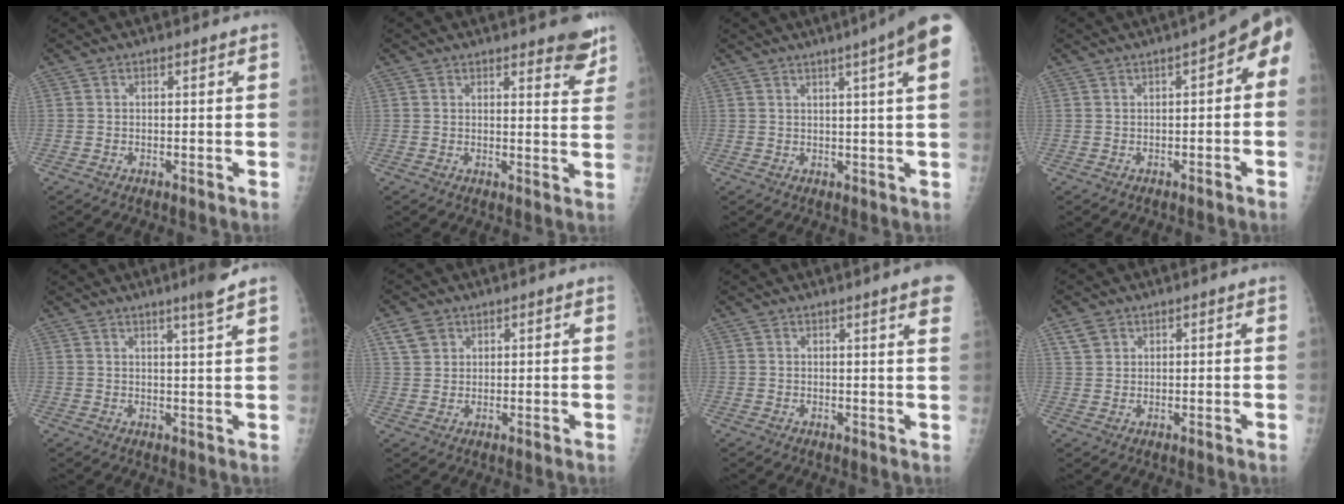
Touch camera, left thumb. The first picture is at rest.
{"total": 5.6, "force": [4.3, 1.7, 3.2], "torque": [-0.012, -0.025, 0.045]}
{"total": 11.1, "force": [5.6, 0.0, 9.6], "torque": [-0.123, 0.004, 0.057]}
{"total": 6.2, "force": [0.1, 2.7, 5.6], "torque": [-0.050, 0.032, -0.011]}
{"total": 4.5, "force": [3.2, -0.7, 3.1], "torque": [-0.046, -0.023, 0.050]}
{"total": 4.1, "force": [2.3, 3.0, 1.5], "torque": [-0.018, -0.006, 0.049]}
{"total": 6.0, "force": [3.9, 0.0, 4.5], "torque": [-0.047, -0.006, 0.035]}
{"total": 2.9, "force": [1.8, 2.1, 1.0], "torque": [-0.010, -0.005, 0.037]}